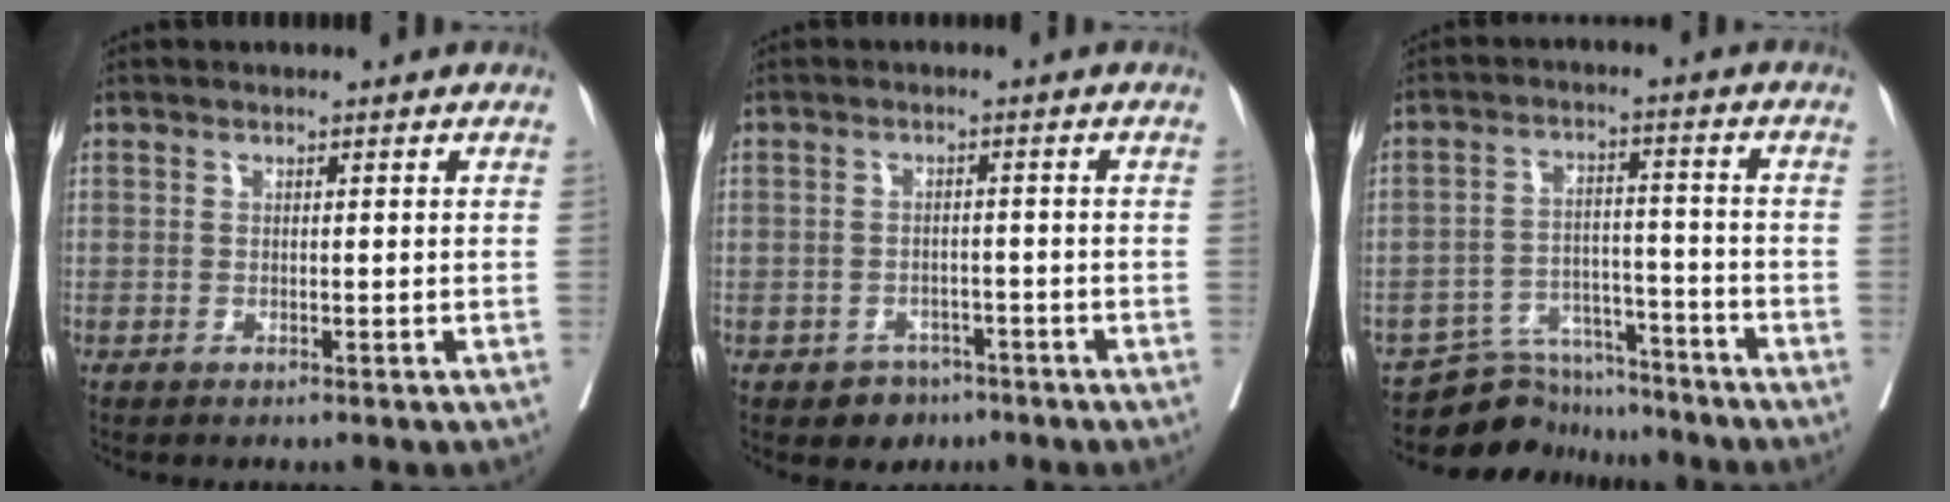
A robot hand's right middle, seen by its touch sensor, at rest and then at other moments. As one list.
[{"total": 3.4, "force": [-2.2, 2.5, 0.7], "torque": [-0.008, 0.010, -0.026]}, {"total": 8.5, "force": [-8.1, 2.6, -0.6], "torque": [0.013, 0.029, -0.136]}]